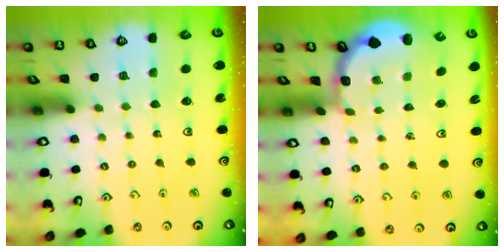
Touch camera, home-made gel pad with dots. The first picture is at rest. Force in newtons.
{"total": 1.9, "press": 1.5, "slide": 1.1}